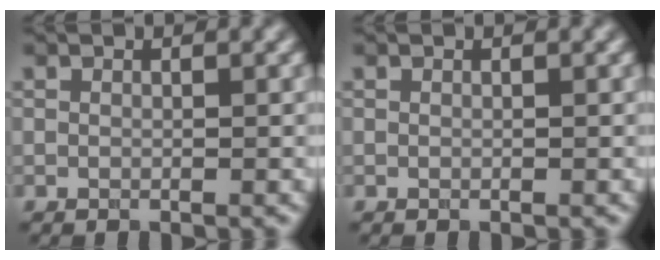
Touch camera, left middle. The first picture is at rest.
{"total": 0.0}